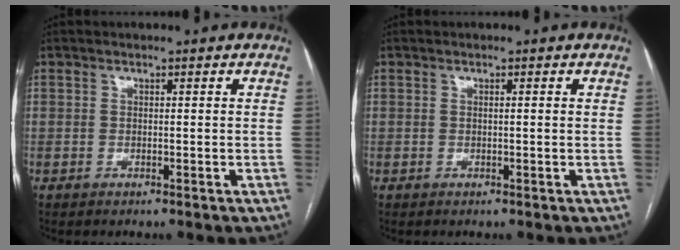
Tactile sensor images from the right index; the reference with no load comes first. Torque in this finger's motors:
{"motor_torque": [-0.07, 0.08, 0.04, 0.00]}